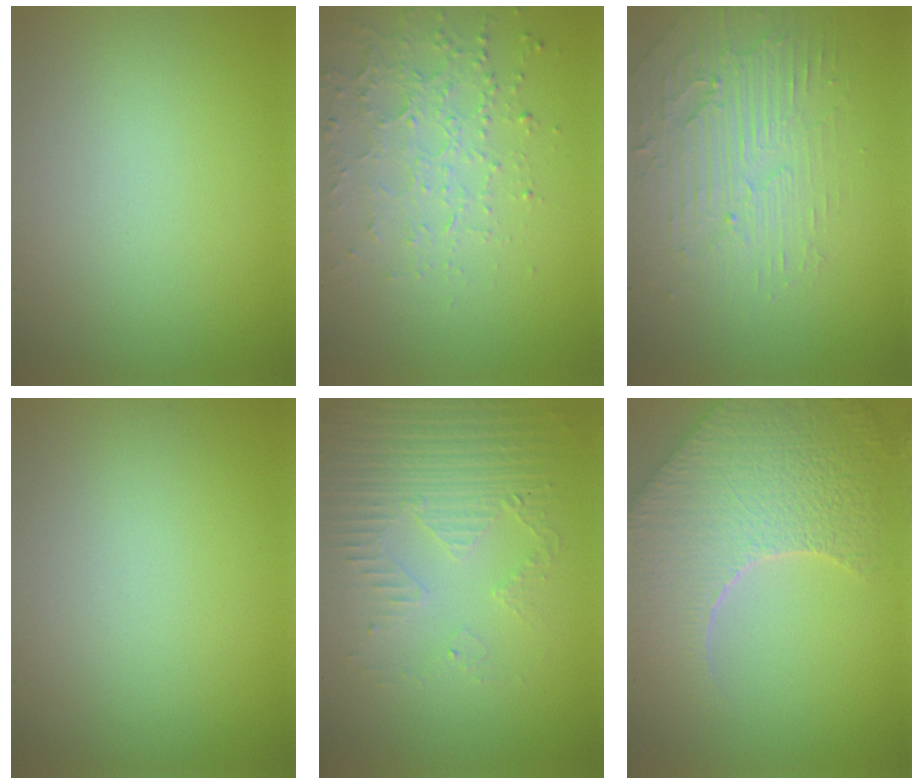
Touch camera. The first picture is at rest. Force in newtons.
{"total": 4.5, "press": 3.2, "slide": 3.1}
{"total": 3.8, "press": 3.4, "slide": 1.8}
{"total": 0.0}
{"total": 5.3, "press": 3.5, "slide": 4.1}
{"total": 9.2, "press": 6.4, "slide": 6.6}